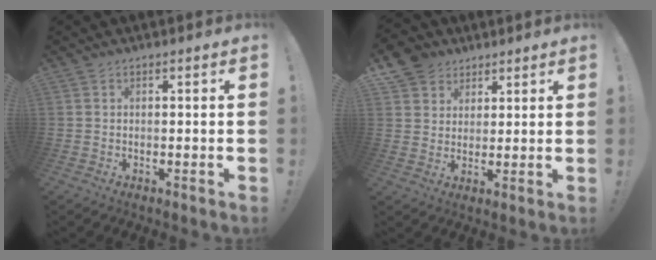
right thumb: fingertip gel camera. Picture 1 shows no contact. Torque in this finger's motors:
{"motor_torque": [0.00, 0.00, 0.05, 0.05, 0.06]}